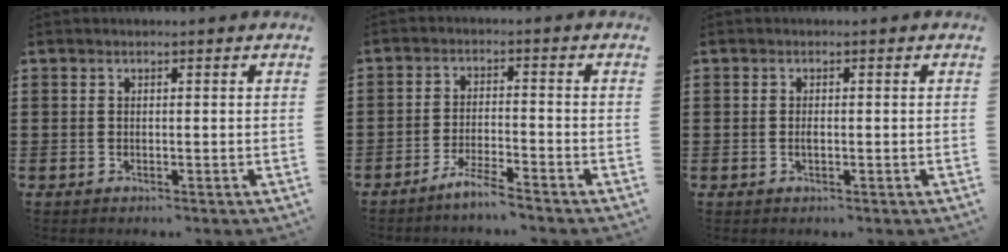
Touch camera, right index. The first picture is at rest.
{"total": 3.9, "force": [-3.6, -0.3, 1.4], "torque": [-0.033, -0.003, -0.072]}
{"total": 0.8, "force": [-0.2, 0.3, 0.8], "torque": [-0.014, -0.001, -0.003]}